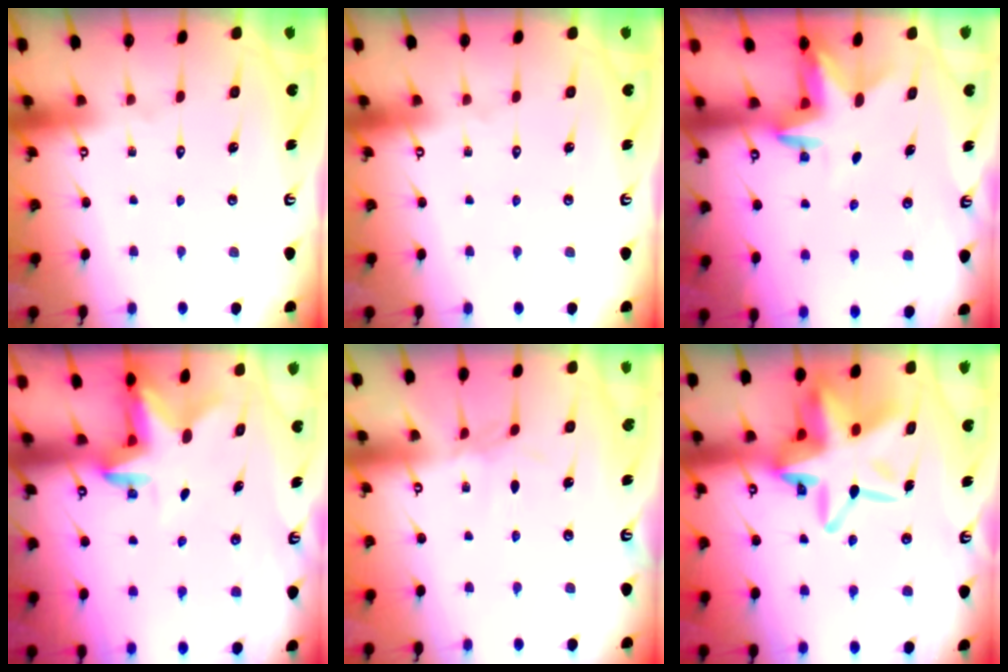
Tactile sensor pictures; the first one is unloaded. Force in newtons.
{"total": 0.0}
{"total": 2.7, "press": 2.7, "slide": 0.2}
{"total": 2.7, "press": 2.7, "slide": 0.5}
{"total": 1.7, "press": 1.6, "slide": 0.4}
{"total": 19.1, "press": 18.7, "slide": 3.4}